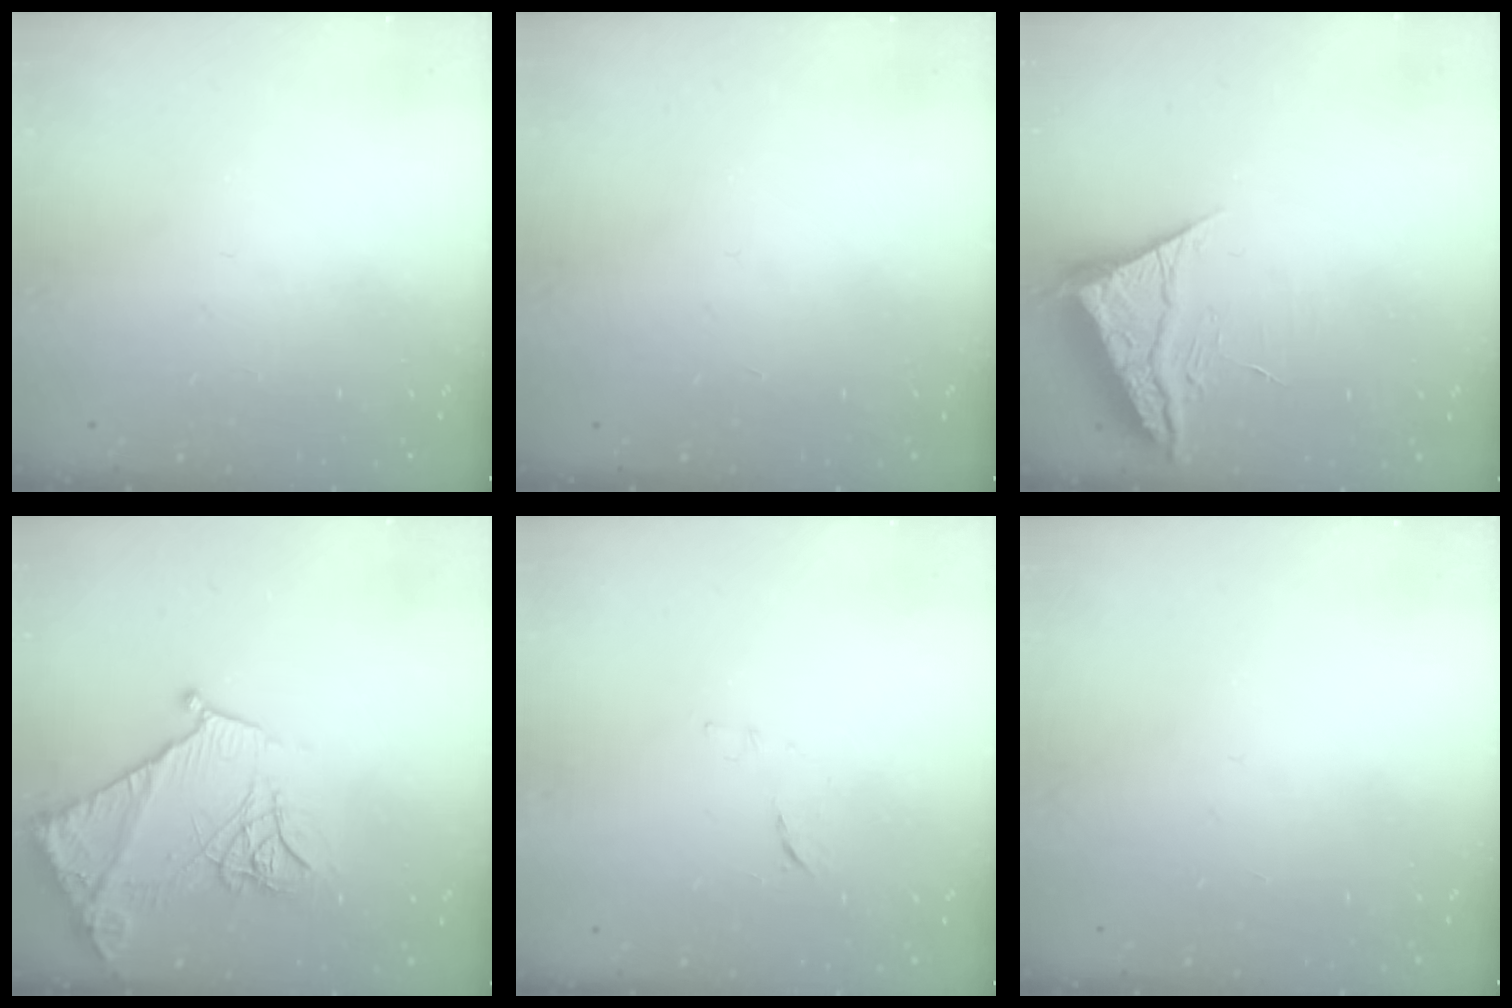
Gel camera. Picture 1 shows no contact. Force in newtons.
{"total": 0.0}
{"total": 6.3, "press": 6.3, "slide": 0.9}
{"total": 17.4, "press": 17.4, "slide": 1.3}
{"total": 7.7, "press": 7.7, "slide": 0.5}
{"total": 0.0}